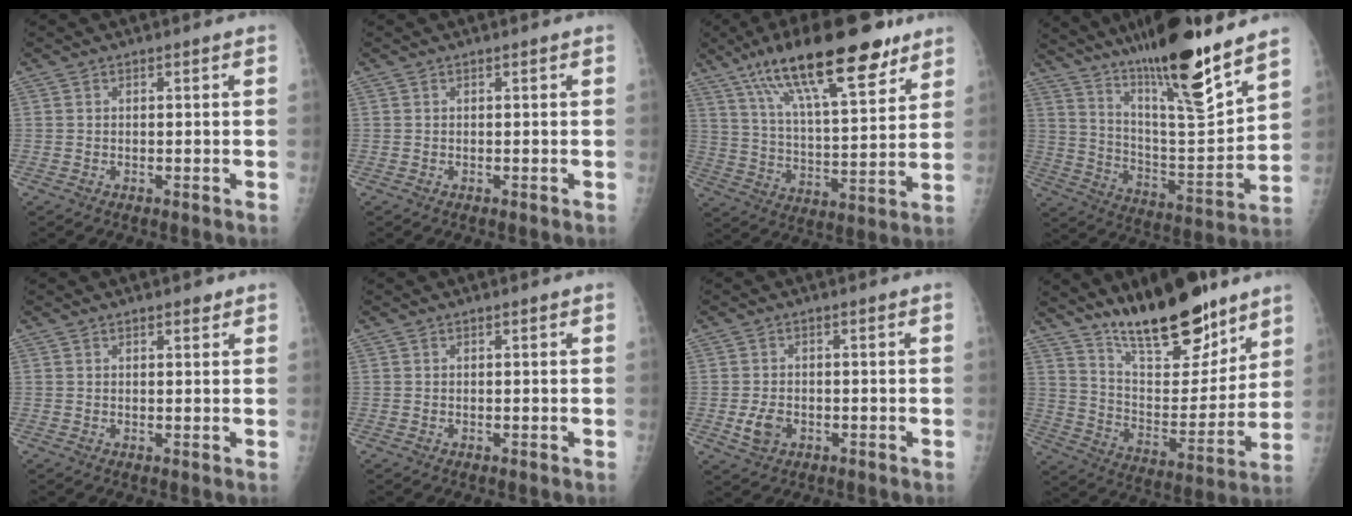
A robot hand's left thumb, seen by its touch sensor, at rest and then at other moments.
{"total": 0.0}
{"total": 22.6, "force": [14.4, 6.8, 16.0], "torque": [-0.243, -0.044, 0.239]}
{"total": 22.9, "force": [17.2, 2.5, 15.0], "torque": [-0.219, -0.084, 0.295]}
{"total": 1.6, "force": [1.2, 0.7, 0.9], "torque": [-0.005, -0.005, 0.013]}
{"total": 0.0}
{"total": 3.7, "force": [-1.0, 2.7, 2.3], "torque": [-0.041, 0.000, -0.016]}
{"total": 20.5, "force": [15.5, 6.9, 11.5], "torque": [-0.136, -0.100, 0.258]}